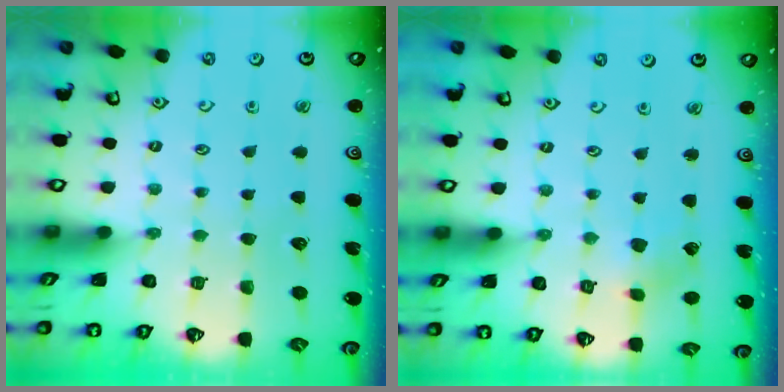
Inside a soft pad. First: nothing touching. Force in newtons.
{"total": 1.8, "press": 1.8, "slide": 0.1}